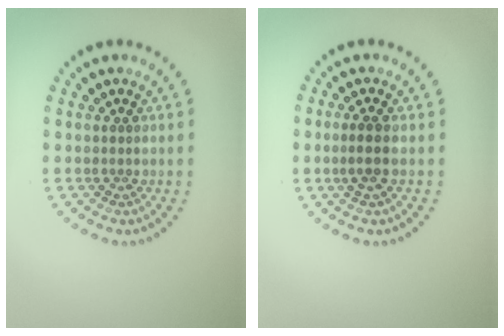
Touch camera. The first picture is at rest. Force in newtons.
{"total": 1.7, "press": 1.5, "slide": 0.9}